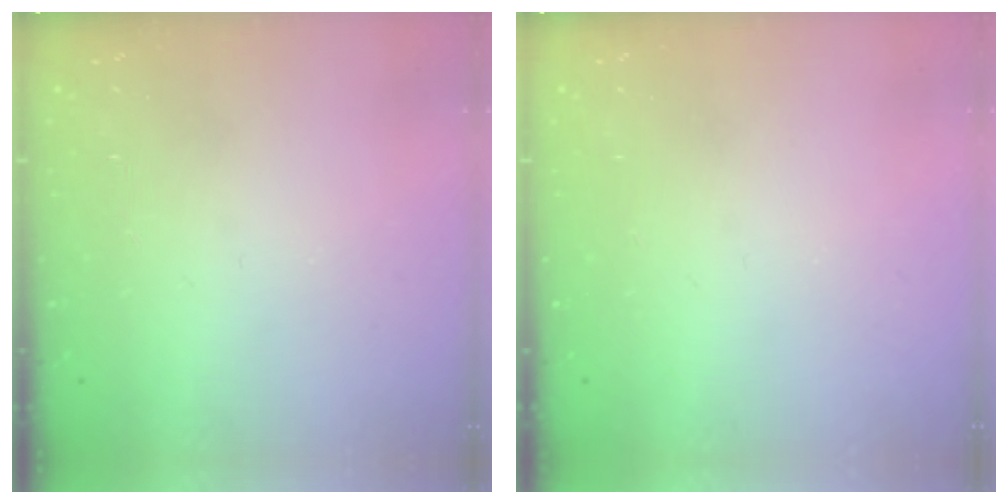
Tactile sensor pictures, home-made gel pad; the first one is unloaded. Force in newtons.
{"total": 0.0}